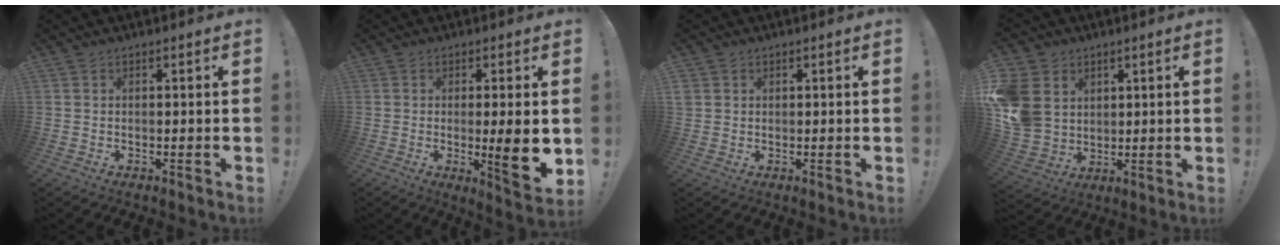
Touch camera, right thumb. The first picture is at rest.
{"total": 10.1, "force": [-0.8, 1.2, 10.0], "torque": [-0.136, -0.014, -0.012]}
{"total": 1.4, "force": [0.8, 1.2, 0.3], "torque": [-0.008, 0.002, 0.017]}
{"total": 12.8, "force": [3.3, 10.9, 5.8], "torque": [-0.129, -0.014, 0.073]}